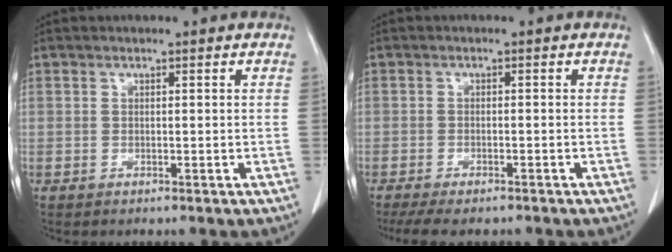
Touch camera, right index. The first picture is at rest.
{"total": 8.6, "force": [-6.9, 2.7, 4.3], "torque": [-0.069, -0.004, -0.103]}